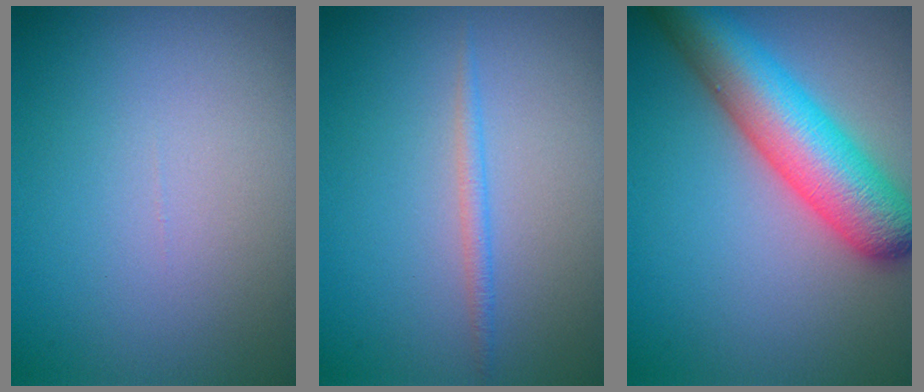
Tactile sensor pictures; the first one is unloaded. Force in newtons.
{"total": 1.1, "press": 1.1, "slide": 0.1}
{"total": 8.4, "press": 8.4, "slide": 0.3}